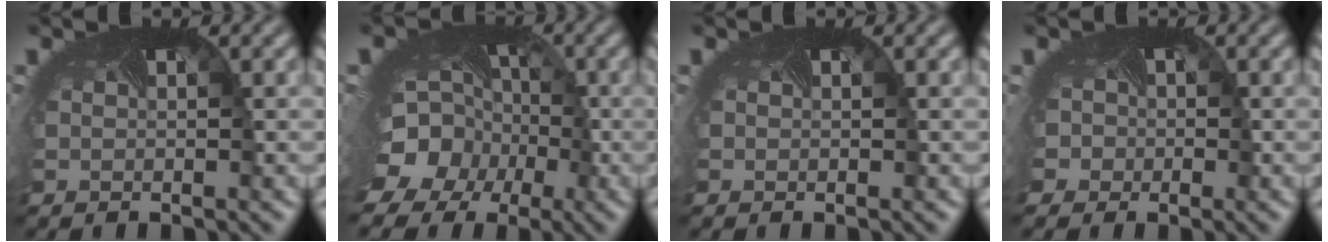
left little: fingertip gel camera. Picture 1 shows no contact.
{"total": 13.9, "force": [-5.0, 11.5, 6.0], "torque": [-0.132, -0.037, -0.083]}
{"total": 0.0}
{"total": 5.2, "force": [-0.9, 4.7, 2.1], "torque": [-0.031, 0.010, -0.038]}